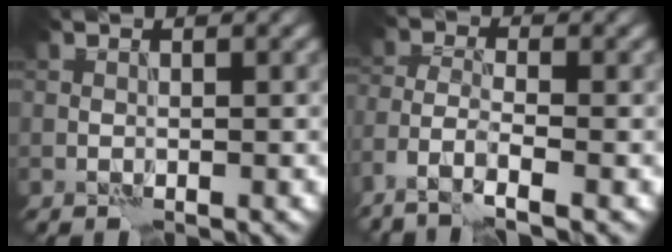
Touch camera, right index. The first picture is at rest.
{"total": 4.1, "force": [-3.0, 0.8, 2.7], "torque": [-0.056, -0.004, -0.065]}